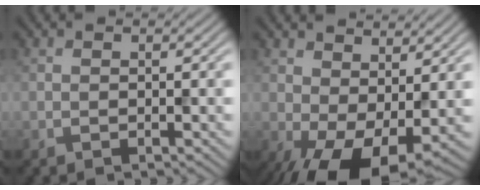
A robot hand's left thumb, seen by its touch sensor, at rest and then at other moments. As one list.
[{"total": 9.1, "force": [-1.0, 4.7, 7.7], "torque": [-0.140, -0.013, -0.009]}]